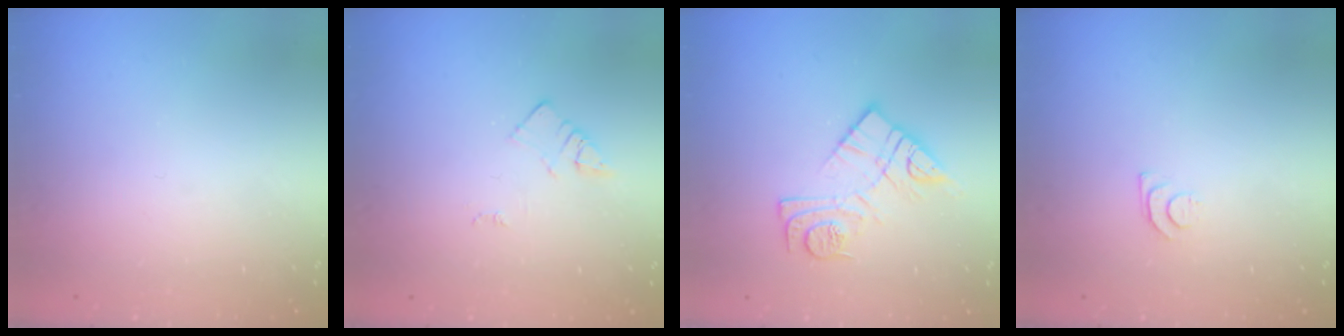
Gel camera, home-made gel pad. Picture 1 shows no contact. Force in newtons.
{"total": 2.1, "press": 2.1, "slide": 0.3}
{"total": 12.0, "press": 12.0, "slide": 0.9}
{"total": 4.1, "press": 4.1, "slide": 0.5}